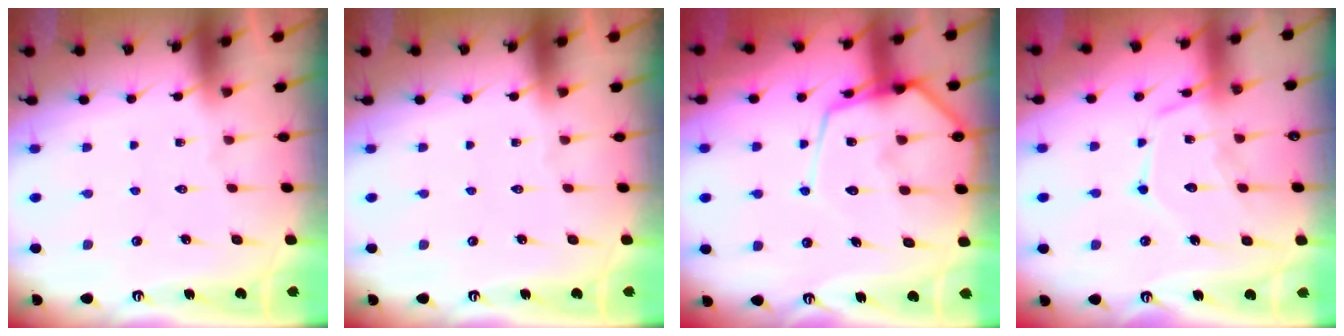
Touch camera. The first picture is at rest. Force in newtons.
{"total": 0.0}
{"total": 14.5, "press": 14.4, "slide": 1.6}
{"total": 14.3, "press": 14.2, "slide": 1.2}